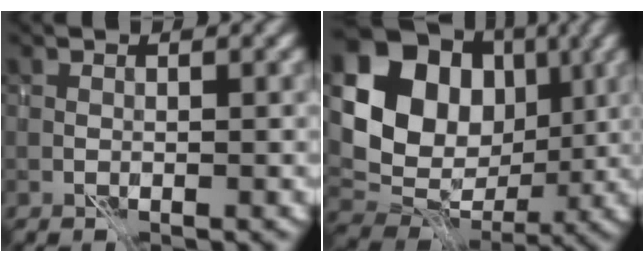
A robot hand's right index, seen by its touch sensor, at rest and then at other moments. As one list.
[{"total": 14.8, "force": [3.7, 12.1, 7.8], "torque": [-0.154, 0.027, 0.063]}]